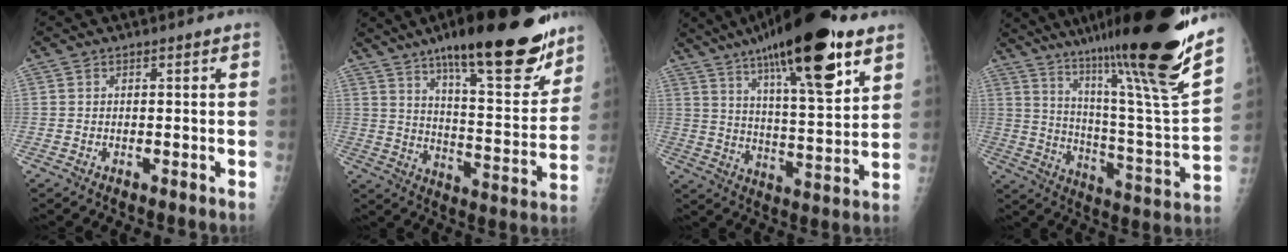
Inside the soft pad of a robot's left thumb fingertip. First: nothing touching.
{"total": 24.7, "force": [17.0, 6.0, 16.9], "torque": [-0.217, -0.073, 0.260]}
{"total": 24.3, "force": [13.9, 6.1, 19.0], "torque": [-0.298, -0.035, 0.223]}
{"total": 31.3, "force": [21.9, 2.2, 22.3], "torque": [-0.331, -0.110, 0.336]}